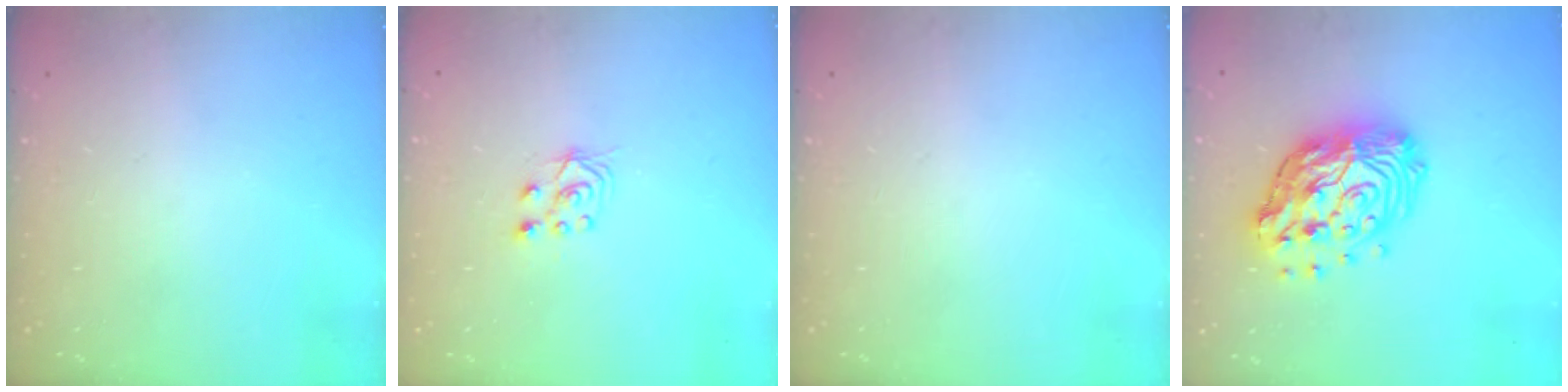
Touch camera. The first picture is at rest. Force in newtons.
{"total": 5.5, "press": 5.5, "slide": 0.4}
{"total": 0.0}
{"total": 18.3, "press": 18.2, "slide": 1.8}